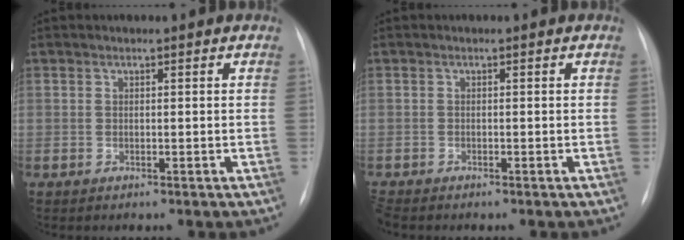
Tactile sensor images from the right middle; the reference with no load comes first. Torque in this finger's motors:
{"motor_torque": [-0.10, 0.11, 0.00, 0.00]}